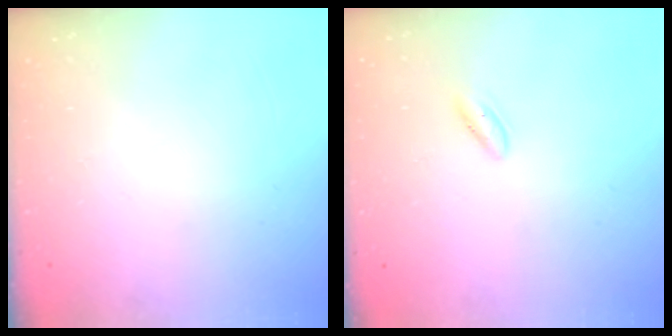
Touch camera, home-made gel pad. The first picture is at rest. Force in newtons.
{"total": 1.7, "press": 1.4, "slide": 0.9}